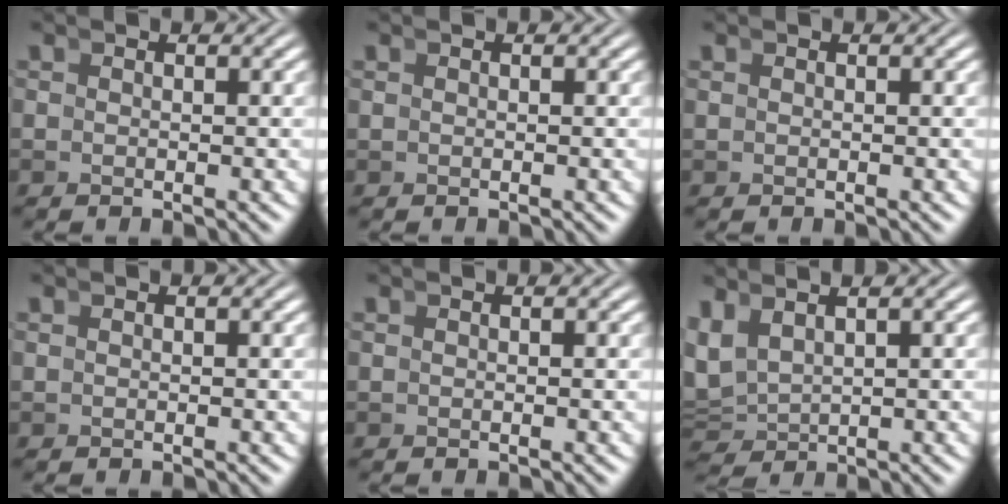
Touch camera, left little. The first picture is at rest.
{"total": 0.0}
{"total": 0.0}
{"total": 0.0}
{"total": 0.0}
{"total": 4.5, "force": [1.0, 3.7, 2.2], "torque": [-0.075, -0.012, 0.028]}